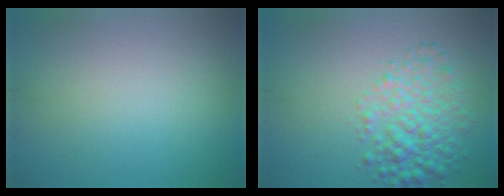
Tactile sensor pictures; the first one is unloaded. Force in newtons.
{"total": 4.4, "press": 4.4, "slide": 0.1}